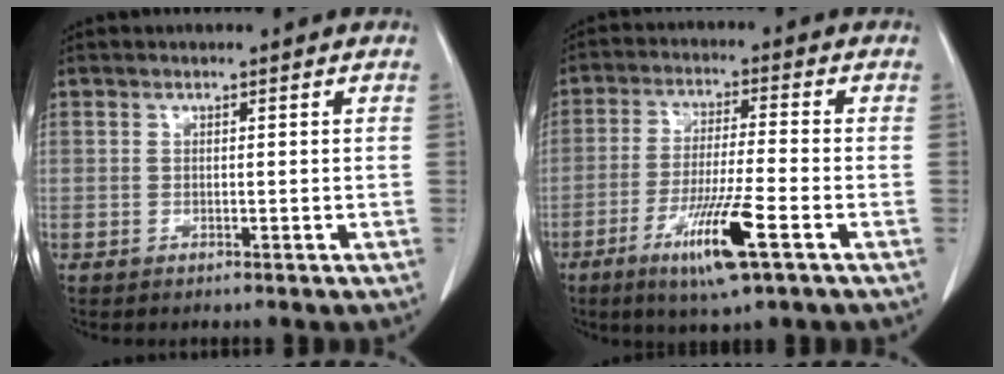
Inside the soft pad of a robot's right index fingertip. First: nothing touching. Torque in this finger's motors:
{"motor_torque": [1.33, -0.14, 0.65, 0.14]}